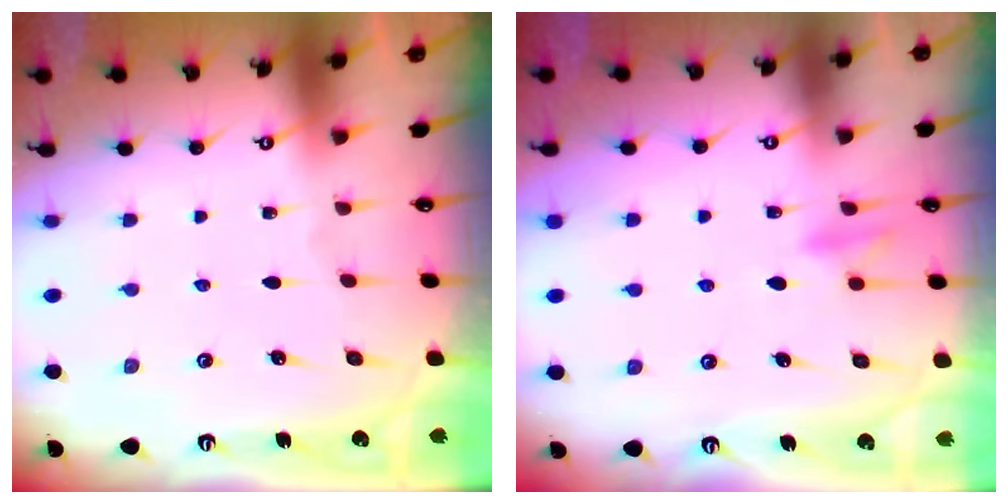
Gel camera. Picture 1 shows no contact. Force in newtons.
{"total": 9.3, "press": 9.2, "slide": 1.3}